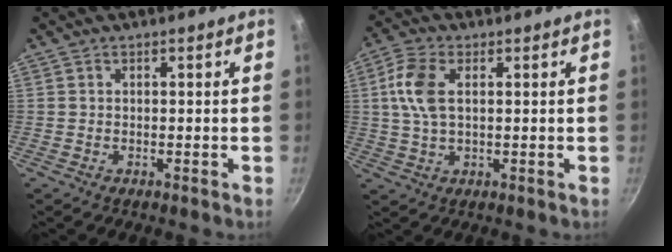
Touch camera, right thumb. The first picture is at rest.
{"total": 7.9, "force": [1.6, 4.3, 6.4], "torque": [-0.134, 0.011, 0.027]}